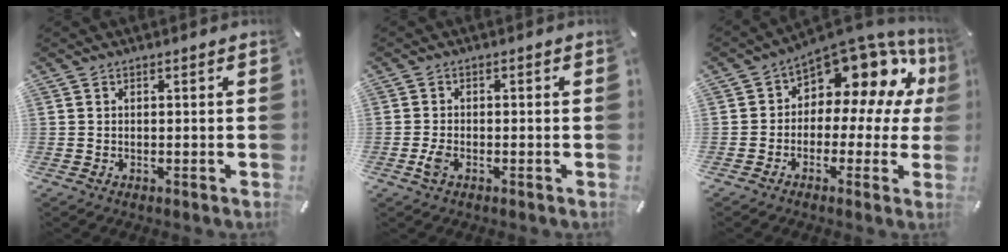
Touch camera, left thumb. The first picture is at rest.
{"total": 2.7, "force": [-1.1, 1.3, 2.0], "torque": [-0.055, -0.004, -0.025]}
{"total": 12.8, "force": [6.2, 7.7, 8.2], "torque": [-0.122, -0.056, 0.103]}